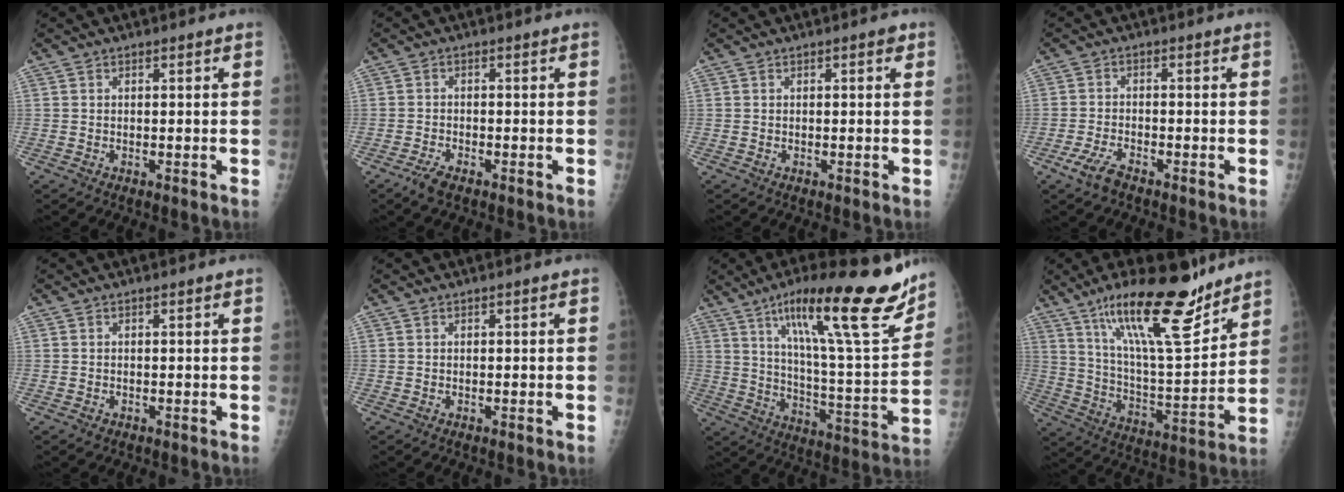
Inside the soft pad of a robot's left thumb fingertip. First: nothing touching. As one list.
[{"total": 2.6, "force": [-1.9, 1.0, 1.5], "torque": [-0.038, 0.000, -0.036]}, {"total": 0.8, "force": [0.4, 0.4, 0.6], "torque": [-0.004, 0.000, 0.002]}, {"total": 3.9, "force": [-2.7, 1.5, 2.4], "torque": [-0.059, 0.005, -0.054]}, {"total": 0.6, "force": [-0.3, 0.5, 0.2], "torque": [-0.001, 0.001, -0.002]}, {"total": 0.0}, {"total": 25.6, "force": [15.8, 4.5, 19.7], "torque": [-0.274, -0.059, 0.251]}, {"total": 22.4, "force": [15.4, 5.6, 15.3], "torque": [-0.229, -0.076, 0.262]}]